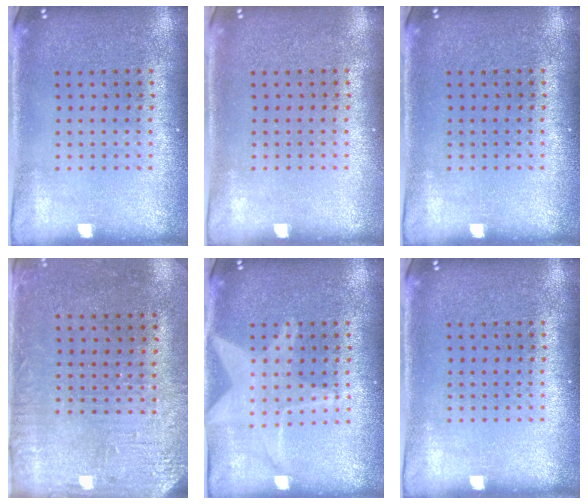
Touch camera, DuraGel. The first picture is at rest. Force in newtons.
{"total": 0.0}
{"total": 0.0}
{"total": 3.2, "press": 2.6, "slide": 1.8}
{"total": 2.8, "press": 2.8, "slide": 0.3}
{"total": 0.0}